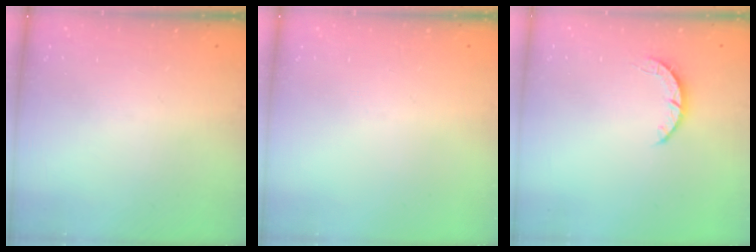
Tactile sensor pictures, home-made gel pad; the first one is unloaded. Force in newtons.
{"total": 0.0}
{"total": 2.5, "press": 2.4, "slide": 0.4}